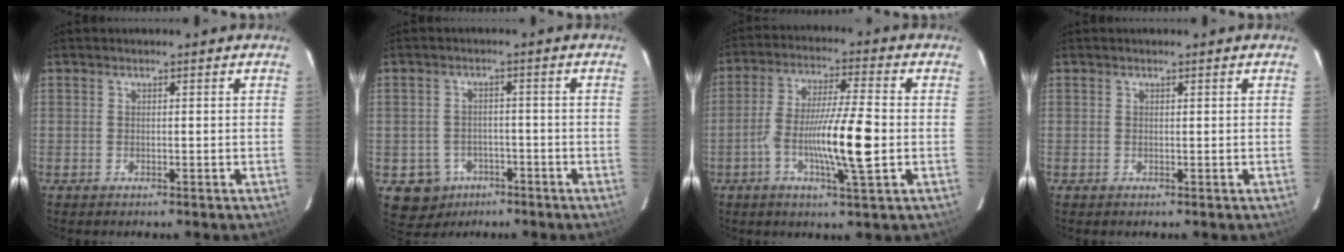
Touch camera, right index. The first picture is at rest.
{"total": 6.1, "force": [-2.8, 5.3, 1.2], "torque": [-0.024, 0.009, -0.033]}
{"total": 12.4, "force": [-2.7, 0.7, 12.1], "torque": [-0.223, -0.002, -0.053]}
{"total": 0.0}